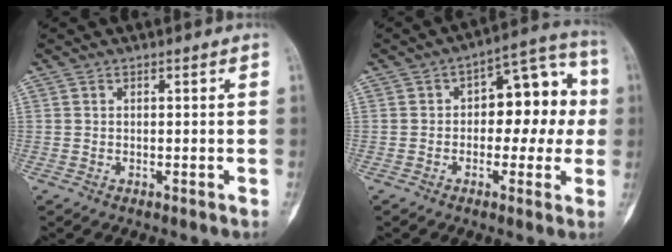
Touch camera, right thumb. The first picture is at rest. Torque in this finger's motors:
{"motor_torque": [0.15, 0.16, 0.30, 0.29, 0.03]}